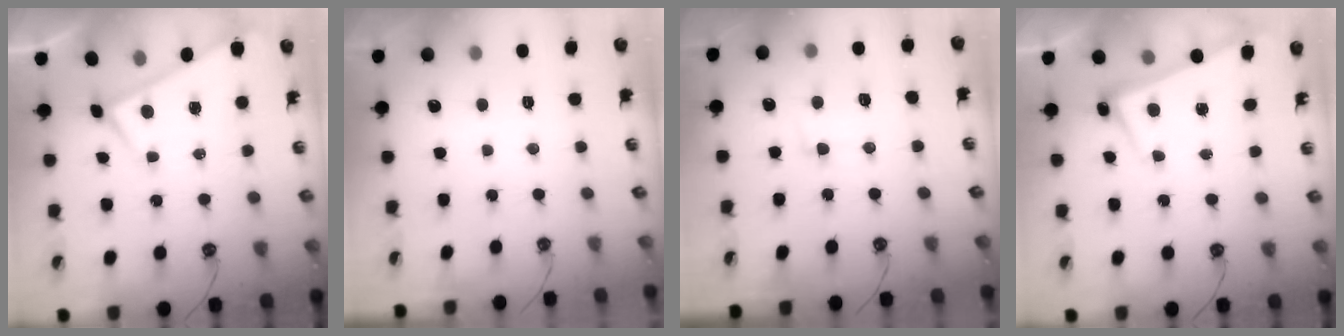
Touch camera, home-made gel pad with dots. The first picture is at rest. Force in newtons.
{"total": 0.0}
{"total": 3.8, "press": 3.6, "slide": 1.2}
{"total": 2.4, "press": 2.3, "slide": 0.9}